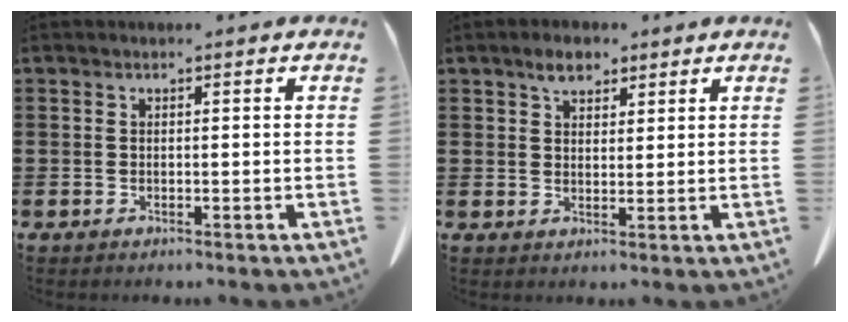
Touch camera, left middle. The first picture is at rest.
{"total": 3.8, "force": [2.8, 1.7, 1.8], "torque": [-0.034, 0.006, 0.050]}